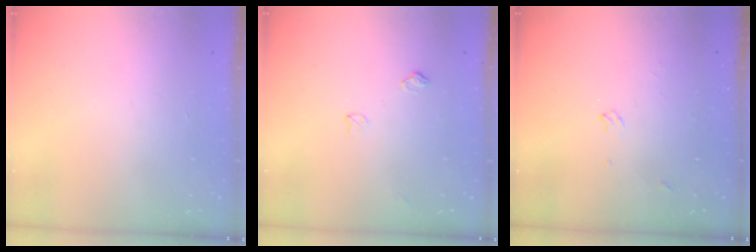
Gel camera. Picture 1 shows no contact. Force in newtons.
{"total": 5.1, "press": 5.0, "slide": 0.7}
{"total": 3.9, "press": 3.9, "slide": 0.2}